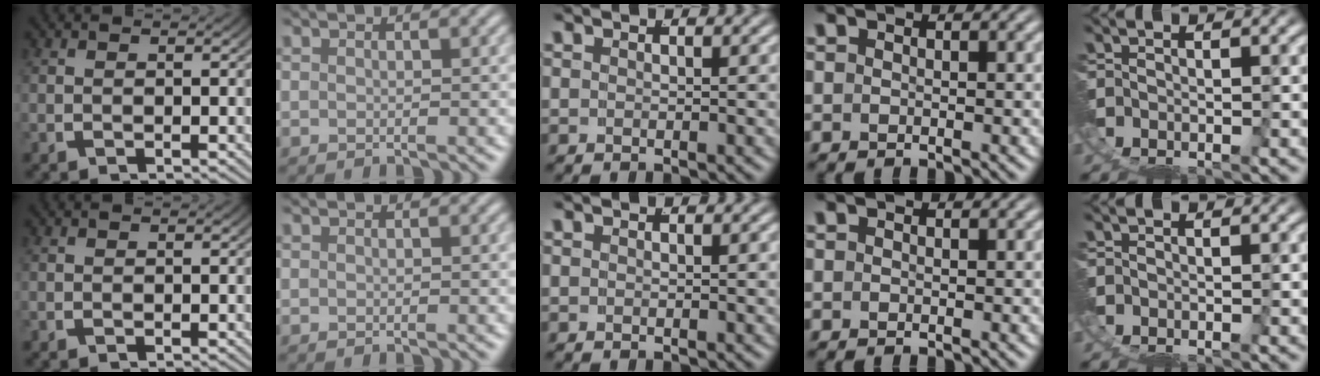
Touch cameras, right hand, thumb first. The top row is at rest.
{}